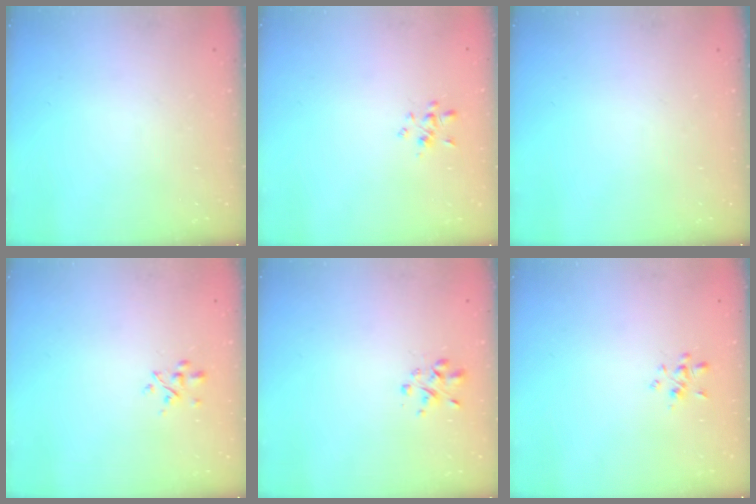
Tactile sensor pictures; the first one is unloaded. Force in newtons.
{"total": 1.9, "press": 1.8, "slide": 0.7}
{"total": 0.0}
{"total": 2.5, "press": 2.4, "slide": 0.8}
{"total": 1.6, "press": 1.5, "slide": 0.5}
{"total": 1.9, "press": 1.8, "slide": 0.7}